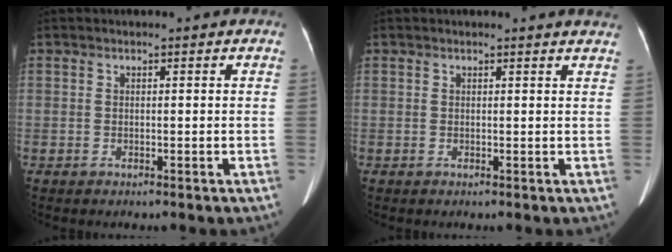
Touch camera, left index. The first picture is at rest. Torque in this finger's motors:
{"motor_torque": [-0.19, -1.08, -0.01, 0.01]}